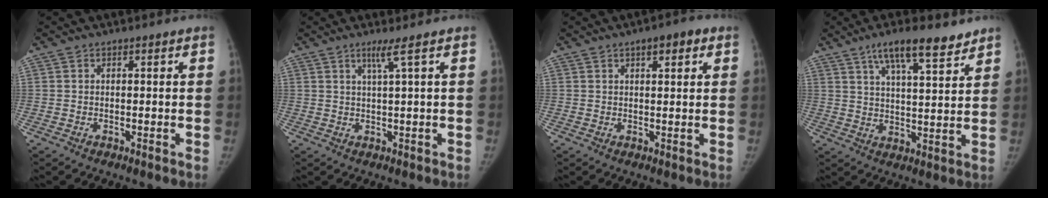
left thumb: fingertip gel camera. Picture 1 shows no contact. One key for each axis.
{"total": 2.5, "fx": 1.3, "fy": -0.8, "fz": 2.0, "tx": -0.044, "ty": -0.007, "tz": 0.032}
{"total": 4.2, "fx": 2.1, "fy": 1.6, "fz": 3.3, "tx": -0.033, "ty": -0.001, "tz": 0.026}
{"total": 11.3, "fx": 8.0, "fy": 2.9, "fz": 7.4, "tx": -0.098, "ty": -0.036, "tz": 0.132}